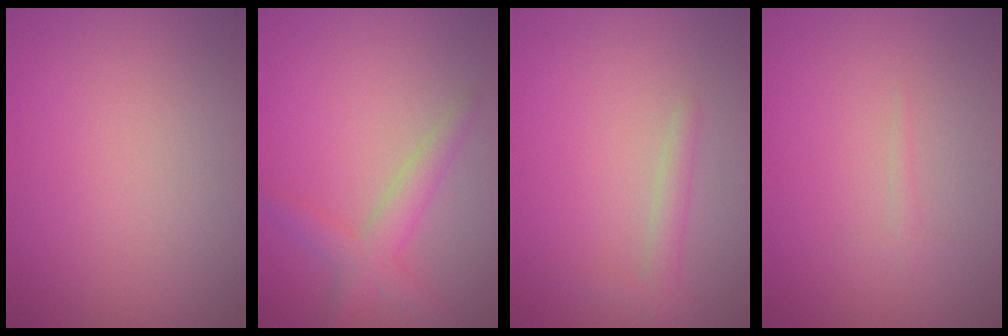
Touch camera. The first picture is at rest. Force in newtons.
{"total": 2.9, "press": 2.9, "slide": 0.1}
{"total": 1.6, "press": 1.6, "slide": 0.1}
{"total": 0.6, "press": 0.6, "slide": 0.0}